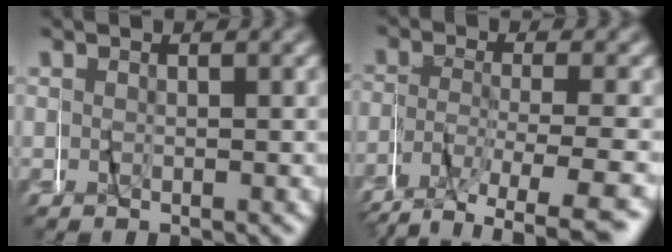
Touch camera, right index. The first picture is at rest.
{"total": 5.0, "force": [-3.7, 1.7, 2.9], "torque": [-0.062, -0.019, -0.055]}